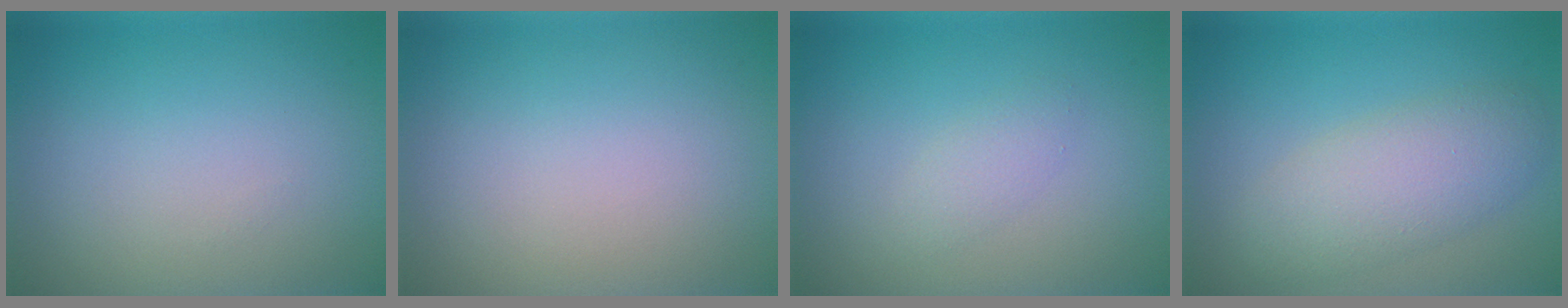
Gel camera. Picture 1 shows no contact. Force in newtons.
{"total": 0.0}
{"total": 1.4, "press": 1.4, "slide": 0.1}
{"total": 4.6, "press": 4.6, "slide": 0.3}